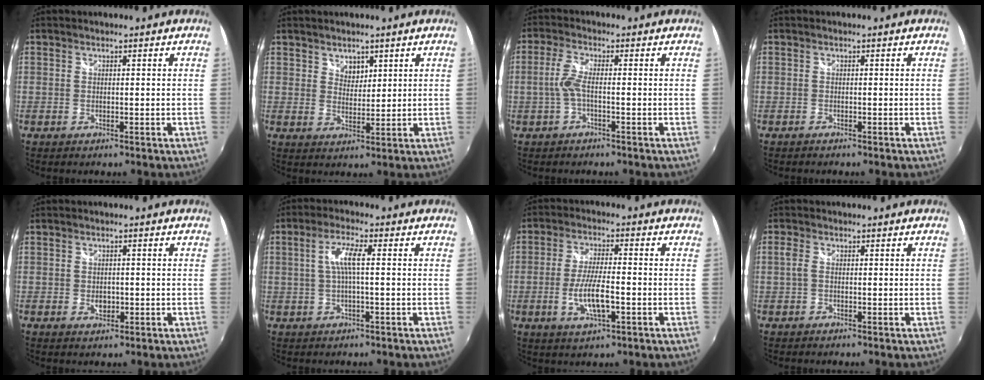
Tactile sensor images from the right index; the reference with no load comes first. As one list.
[{"total": 3.1, "force": [2.1, 2.2, 1.0], "torque": [-0.008, 0.002, 0.036]}, {"total": 3.9, "force": [-0.9, 0.6, 3.7], "torque": [-0.086, 0.004, -0.017]}, {"total": 0.7, "force": [-0.6, 0.2, 0.2], "torque": [-0.006, -0.003, -0.013]}, {"total": 2.2, "force": [-0.5, 1.8, 1.3], "torque": [-0.022, -0.002, -0.007]}, {"total": 4.8, "force": [0.3, 0.5, 4.8], "torque": [-0.094, 0.006, 0.008]}, {"total": 8.2, "force": [-2.5, 2.2, 7.6], "torque": [-0.151, -0.009, -0.044]}, {"total": 1.6, "force": [0.0, 0.9, 1.3], "torque": [-0.031, 0.002, -0.002]}]